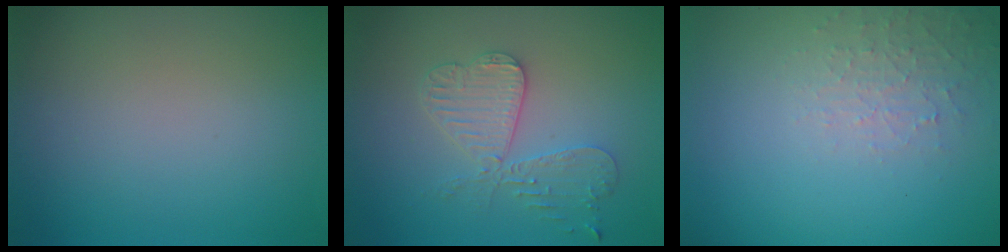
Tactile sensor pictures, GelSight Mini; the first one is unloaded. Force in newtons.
{"total": 4.0, "press": 3.7, "slide": 1.5}
{"total": 2.1, "press": 2.0, "slide": 0.5}